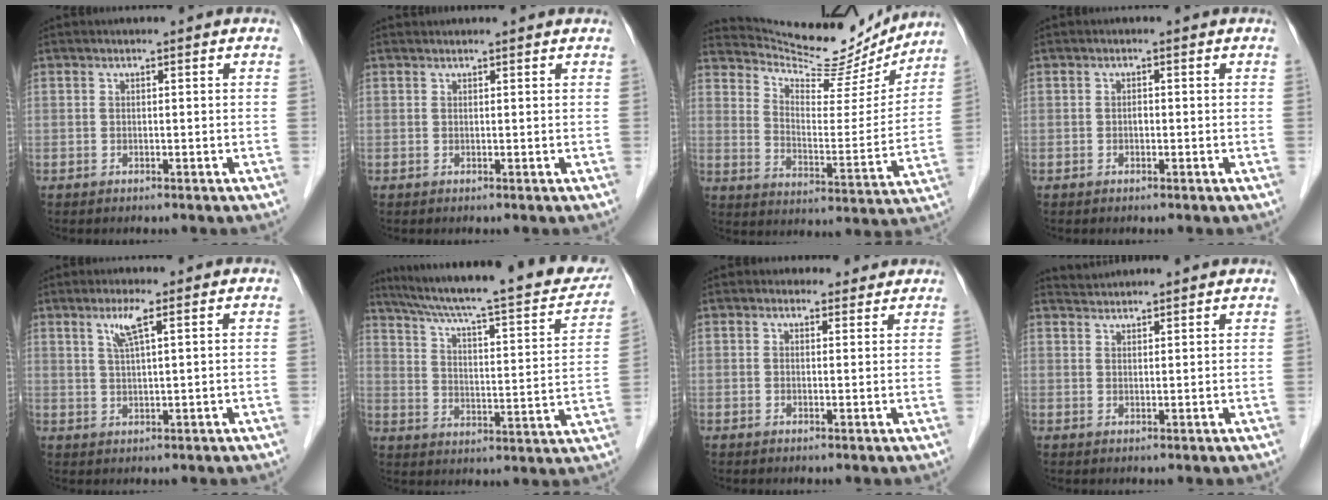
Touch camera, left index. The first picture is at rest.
{"total": 2.9, "force": [2.9, 0.3, 0.4], "torque": [-0.008, 0.024, 0.033]}
{"total": 17.4, "force": [16.6, 3.4, 3.6], "torque": [-0.059, -0.028, 0.238]}
{"total": 0.5, "force": [-0.1, 0.4, 0.4], "torque": [-0.006, 0.003, -0.005]}
{"total": 3.6, "force": [1.9, 0.0, 3.1], "torque": [-0.067, 0.001, 0.040]}
{"total": 26.6, "force": [22.7, 3.4, 13.4], "torque": [-0.208, -0.015, 0.304]}
{"total": 2.9, "force": [2.5, 1.4, -0.1], "torque": [0.005, 0.006, 0.025]}
{"total": 4.0, "force": [4.0, 0.1, 0.1], "torque": [-0.009, 0.030, 0.065]}